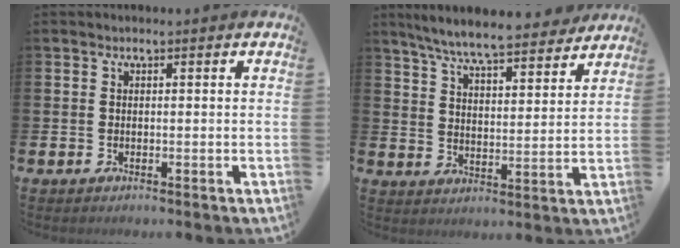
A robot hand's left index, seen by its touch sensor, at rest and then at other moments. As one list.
[{"total": 7.9, "force": [7.4, 0.6, 2.5], "torque": [-0.074, -0.048, 0.130]}]